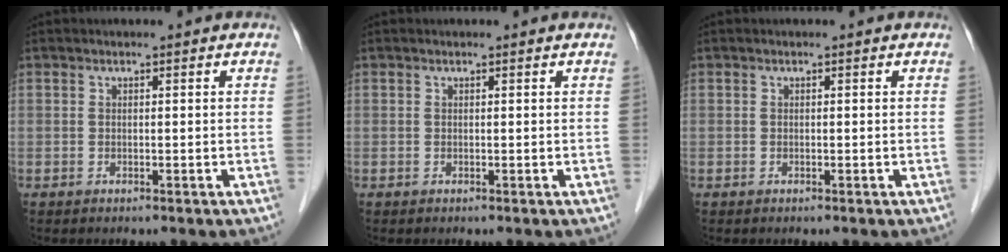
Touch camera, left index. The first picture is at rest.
{"total": 0.0}
{"total": 0.0}